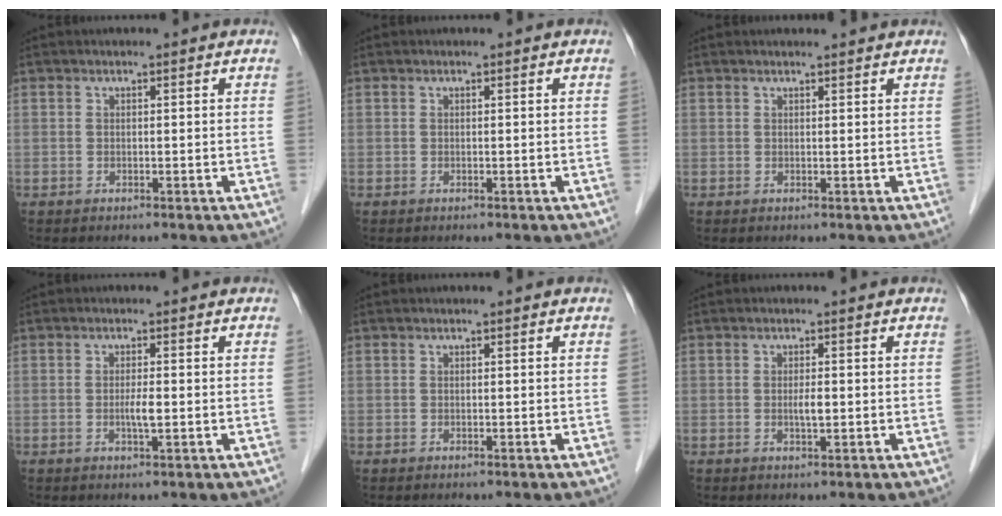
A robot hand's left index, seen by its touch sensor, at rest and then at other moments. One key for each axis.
{"total": 0.0}
{"total": 1.8, "fx": 1.7, "fy": 0.1, "fz": 0.3, "tx": -0.009, "ty": 0.004, "tz": 0.023}
{"total": 2.0, "fx": -0.3, "fy": 0.2, "fz": 2.0, "tx": -0.039, "ty": -0.002, "tz": -0.004}
{"total": 0.0}
{"total": 1.6, "fx": -0.1, "fy": 0.3, "fz": 1.5, "tx": -0.030, "ty": -0.001, "tz": -0.001}